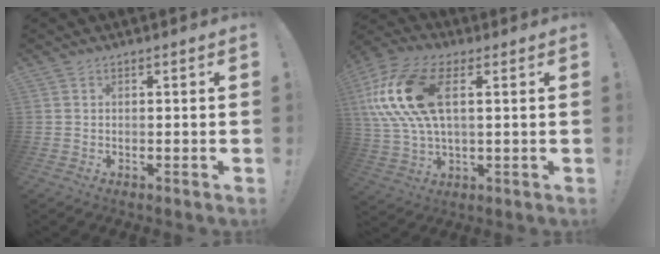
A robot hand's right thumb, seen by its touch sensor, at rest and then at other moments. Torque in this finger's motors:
{"motor_torque": [1.19, 1.59, 1.65, 0.66, 0.76]}